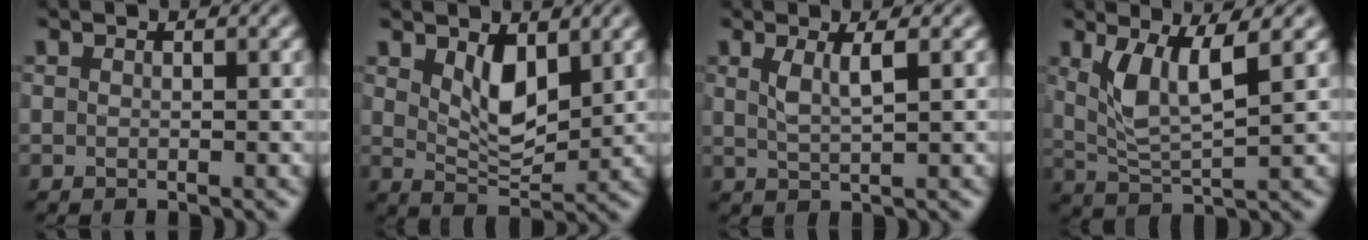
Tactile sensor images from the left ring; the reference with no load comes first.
{"total": 4.2, "force": [1.7, 2.0, 3.2], "torque": [-0.064, -0.011, 0.035]}
{"total": 2.5, "force": [0.9, 0.6, 2.2], "torque": [-0.038, -0.004, 0.016]}
{"total": 4.8, "force": [1.7, 1.4, 4.3], "torque": [-0.095, -0.006, 0.040]}